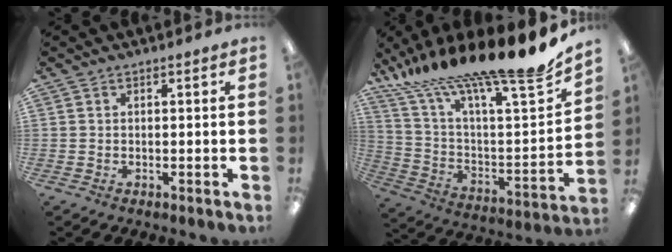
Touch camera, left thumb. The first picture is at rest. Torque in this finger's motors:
{"motor_torque": [3.48, 0.67, 1.45, -1.32, 0.49]}